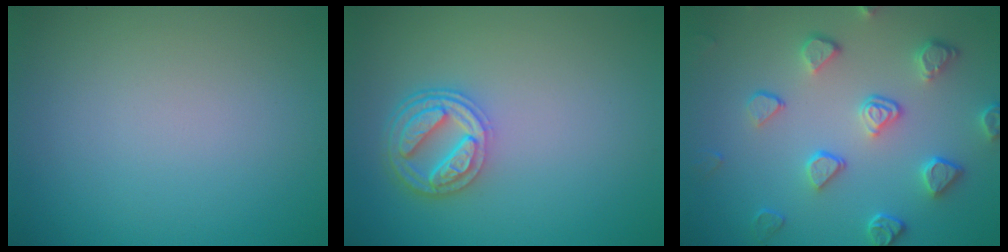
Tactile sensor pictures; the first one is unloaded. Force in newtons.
{"total": 4.5, "press": 3.5, "slide": 2.9}
{"total": 4.0, "press": 3.6, "slide": 1.8}